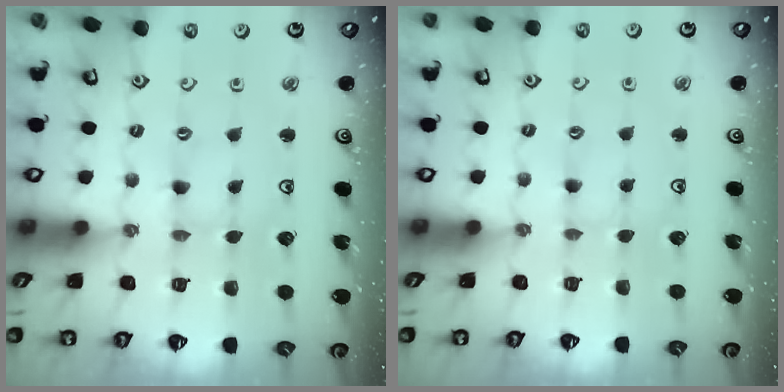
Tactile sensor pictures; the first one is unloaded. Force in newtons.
{"total": 1.2, "press": 1.2, "slide": 0.2}